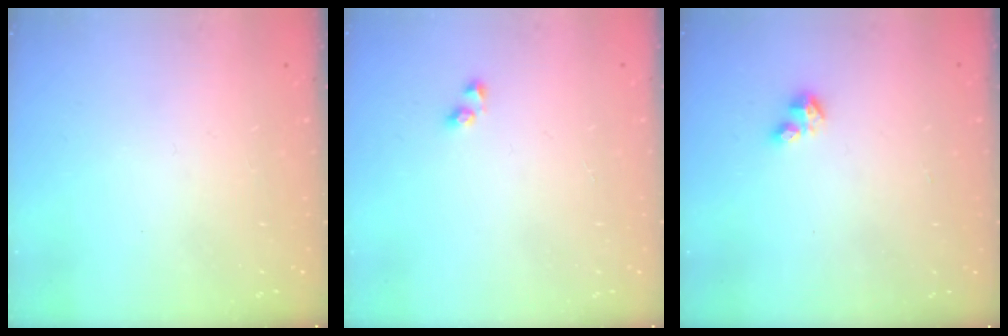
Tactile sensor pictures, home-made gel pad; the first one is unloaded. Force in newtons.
{"total": 2.4, "press": 2.0, "slide": 1.3}
{"total": 2.9, "press": 2.8, "slide": 0.6}